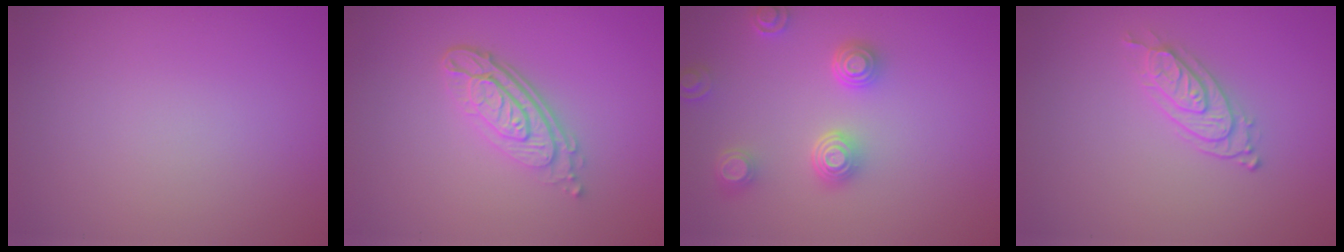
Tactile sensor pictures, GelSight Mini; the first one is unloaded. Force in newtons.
{"total": 4.3, "press": 3.0, "slide": 3.1}
{"total": 3.9, "press": 3.2, "slide": 2.3}
{"total": 2.3, "press": 2.0, "slide": 1.1}